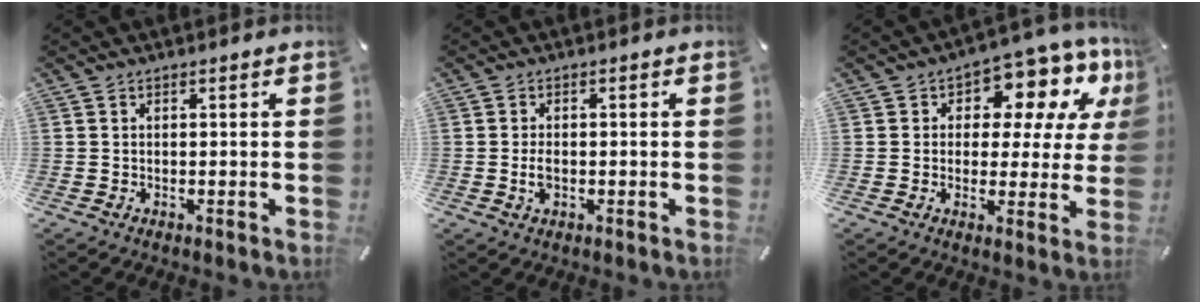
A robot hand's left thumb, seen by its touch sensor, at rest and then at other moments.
{"total": 2.4, "force": [-0.5, 1.3, 2.0], "torque": [-0.049, -0.003, -0.012]}
{"total": 11.4, "force": [5.6, 6.9, 7.2], "torque": [-0.094, -0.039, 0.098]}